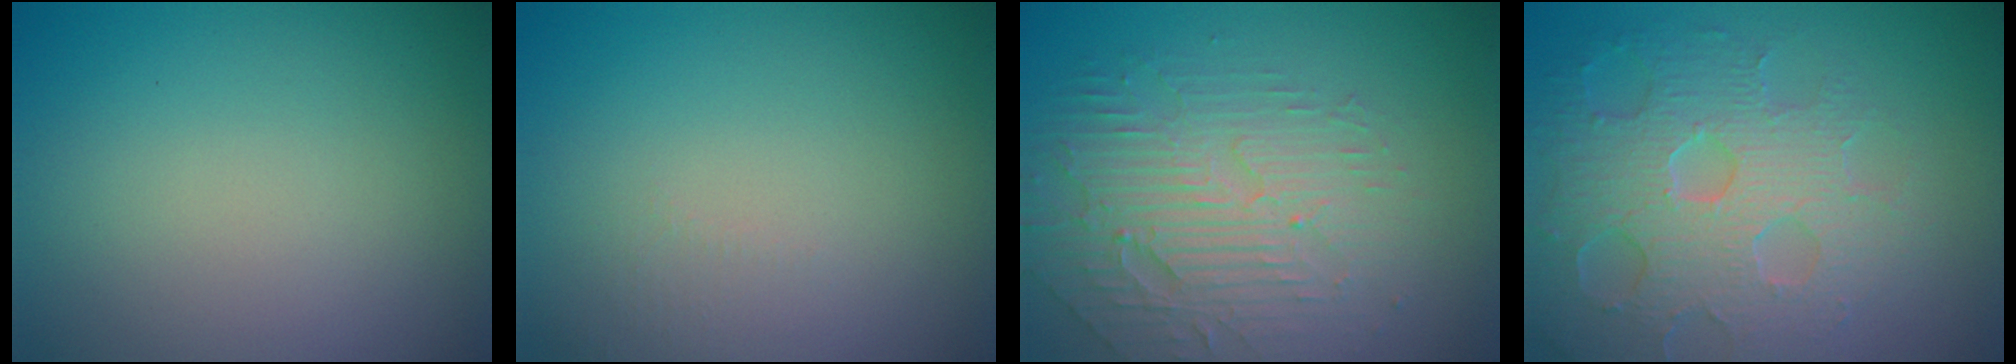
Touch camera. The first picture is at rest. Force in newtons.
{"total": 1.0, "press": 0.9, "slide": 0.3}
{"total": 4.5, "press": 3.9, "slide": 2.2}
{"total": 6.5, "press": 5.3, "slide": 3.9}